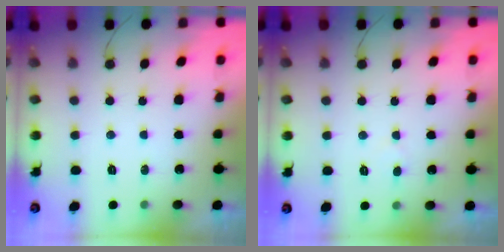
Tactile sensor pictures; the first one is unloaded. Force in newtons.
{"total": 2.6, "press": 2.6, "slide": 0.2}